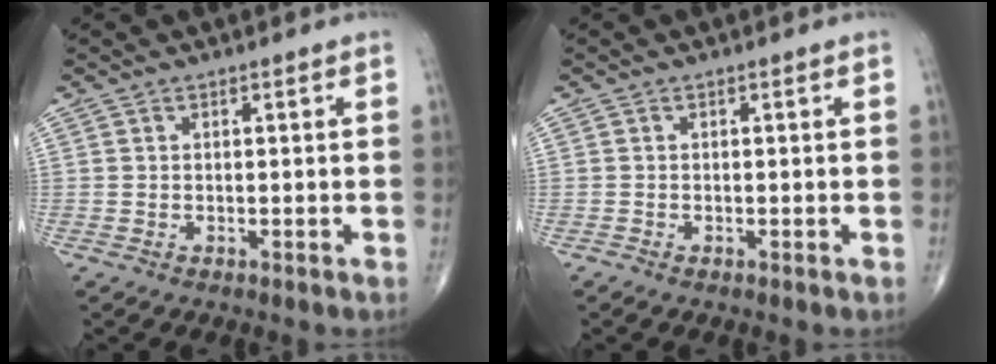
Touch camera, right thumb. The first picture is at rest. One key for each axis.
{"total": 0.0}